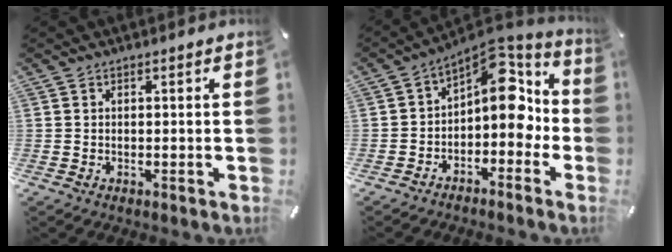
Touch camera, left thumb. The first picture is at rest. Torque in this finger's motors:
{"motor_torque": [0.28, 0.87, 1.25, 0.51, 0.13]}